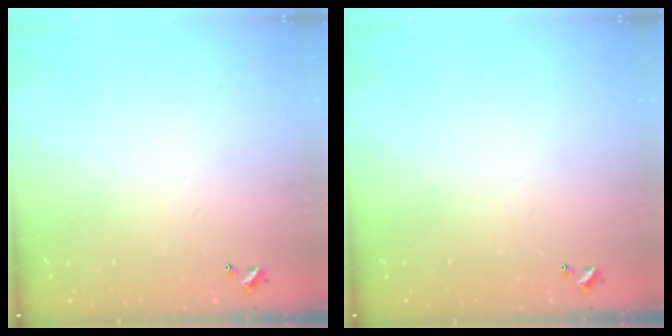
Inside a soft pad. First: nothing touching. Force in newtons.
{"total": 0.0}